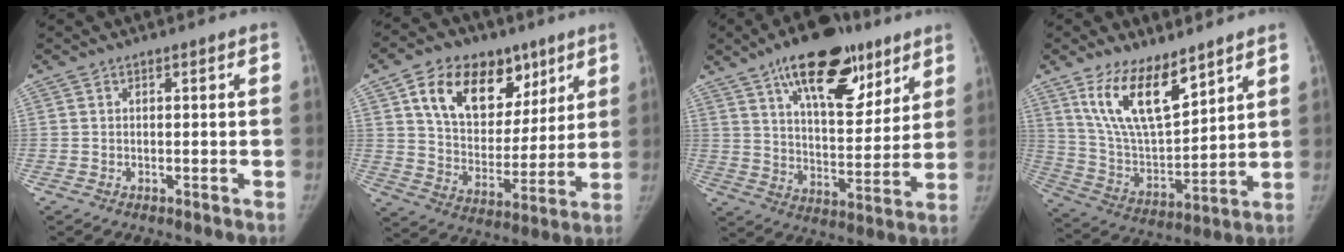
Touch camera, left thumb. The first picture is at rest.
{"total": 19.9, "force": [9.6, 13.3, 11.3], "torque": [-0.137, -0.027, 0.163]}
{"total": 21.7, "force": [12.6, 10.0, 14.5], "torque": [-0.179, -0.040, 0.200]}
{"total": 15.5, "force": [9.8, 6.3, 10.3], "torque": [-0.156, -0.057, 0.201]}